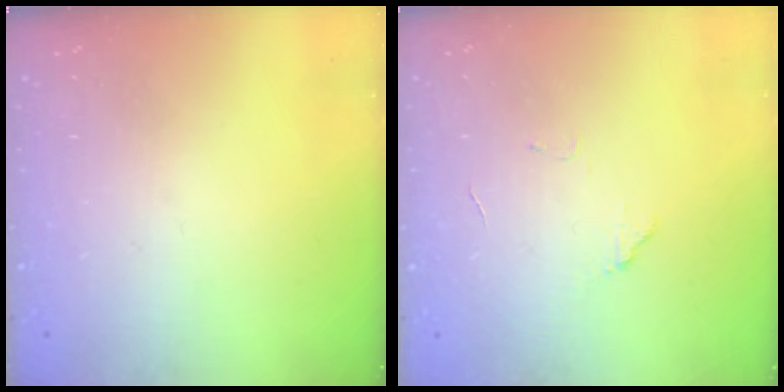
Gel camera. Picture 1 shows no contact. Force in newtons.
{"total": 3.9, "press": 3.8, "slide": 0.2}